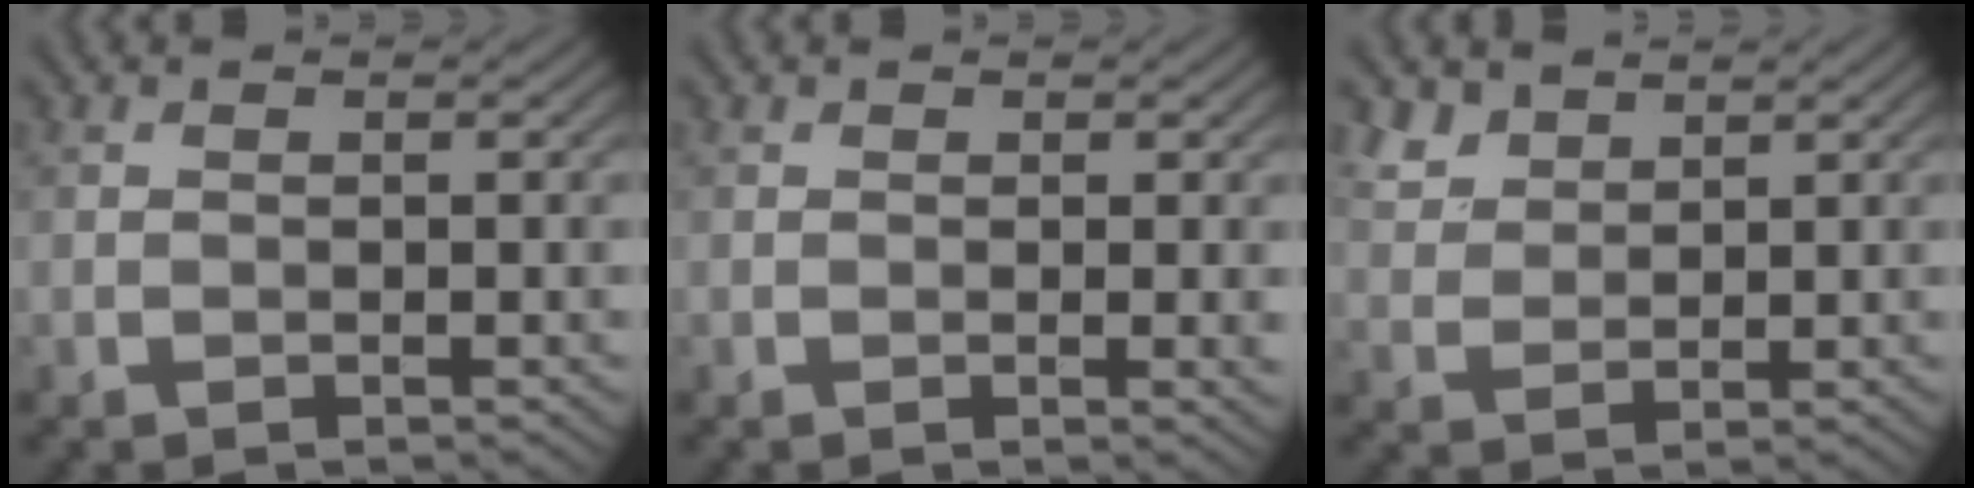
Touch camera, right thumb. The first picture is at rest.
{"total": 1.0, "force": [0.3, 0.3, 0.9], "torque": [-0.013, -0.004, 0.003]}
{"total": 3.7, "force": [2.9, 1.9, 1.3], "torque": [-0.039, 0.001, 0.070]}